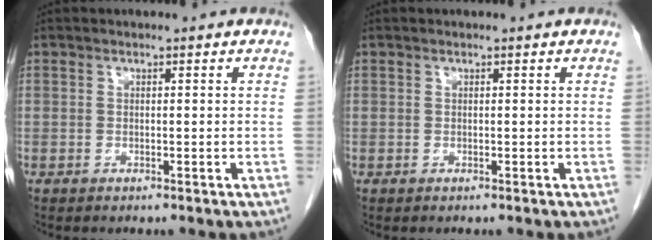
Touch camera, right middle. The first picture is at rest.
{"total": 0.0}